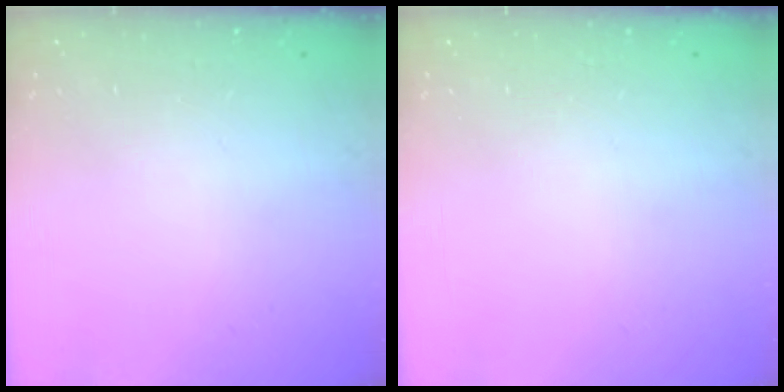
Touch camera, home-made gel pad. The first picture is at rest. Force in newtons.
{"total": 0.0}